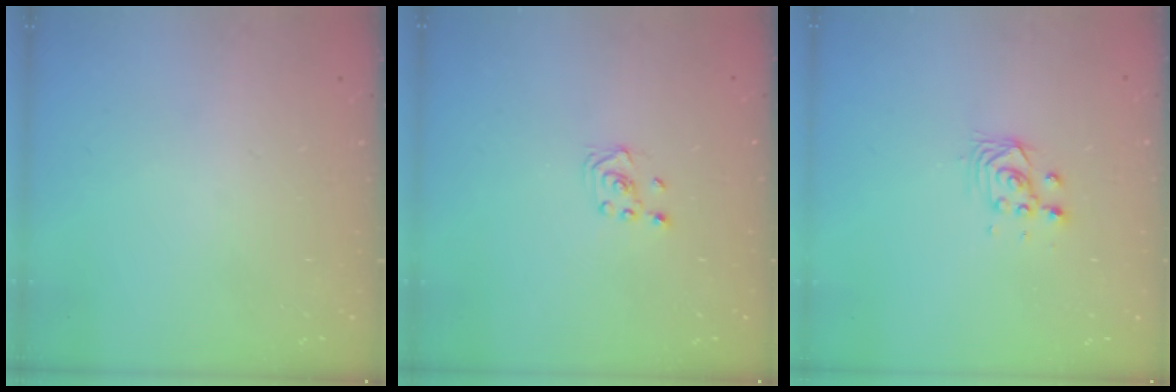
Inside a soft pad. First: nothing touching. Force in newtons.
{"total": 2.3, "press": 2.2, "slide": 0.7}
{"total": 2.8, "press": 2.8, "slide": 0.2}